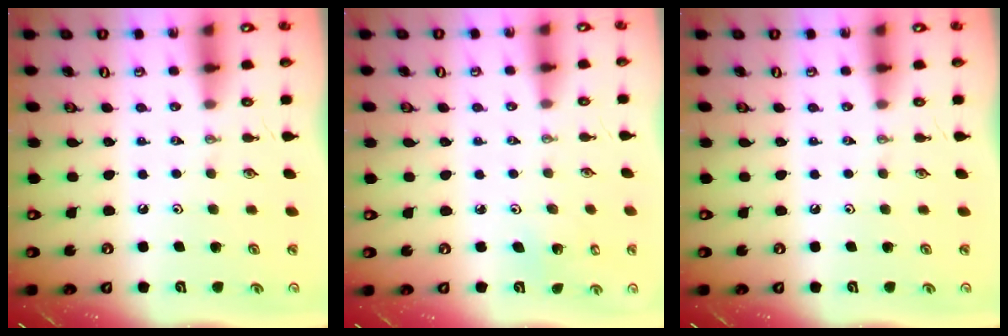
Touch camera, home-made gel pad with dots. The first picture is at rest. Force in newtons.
{"total": 1.7, "press": 1.7, "slide": 0.1}
{"total": 0.0}